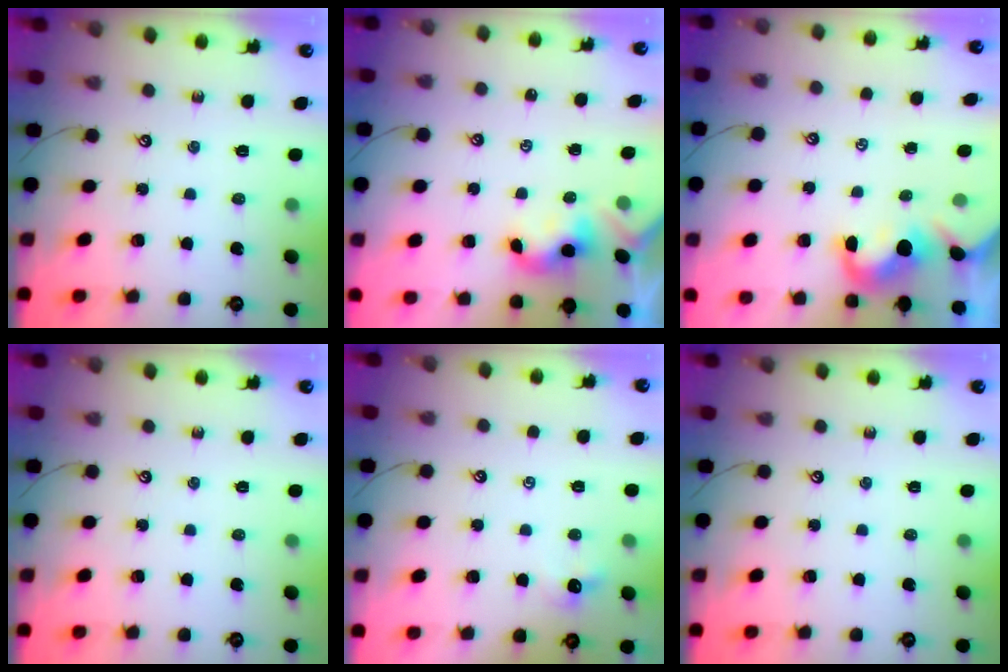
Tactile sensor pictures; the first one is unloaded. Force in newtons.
{"total": 2.4, "press": 2.4, "slide": 0.2}
{"total": 0.0}
{"total": 0.0}
{"total": 0.7, "press": 0.6, "slide": 0.5}
{"total": 0.0}